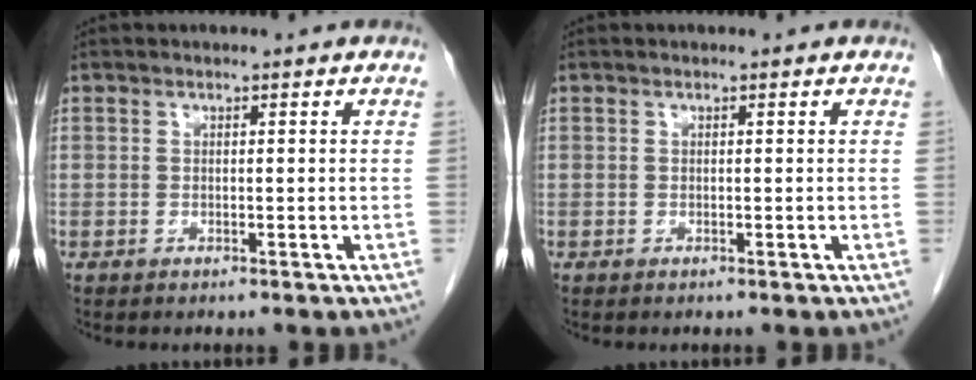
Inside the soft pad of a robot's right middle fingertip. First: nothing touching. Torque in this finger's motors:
{"motor_torque": [0.10, 0.09, -0.02, 0.00]}